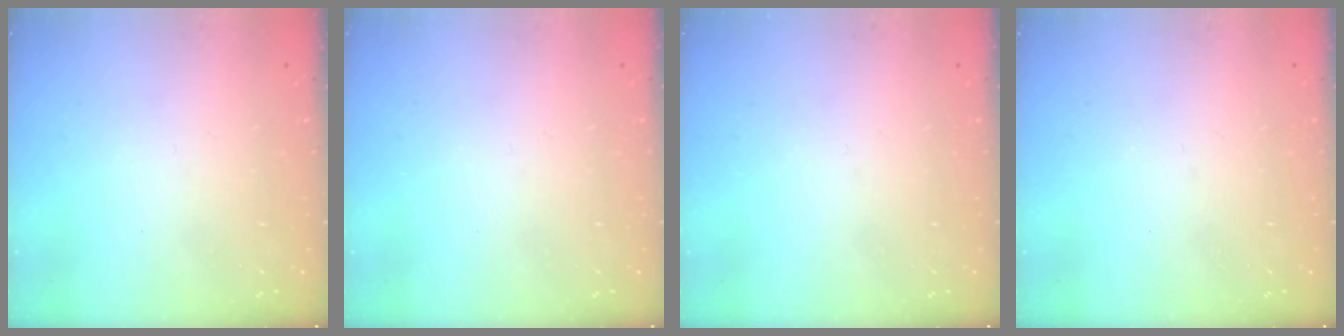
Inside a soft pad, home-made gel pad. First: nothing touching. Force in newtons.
{"total": 0.0}
{"total": 0.0}
{"total": 0.0}